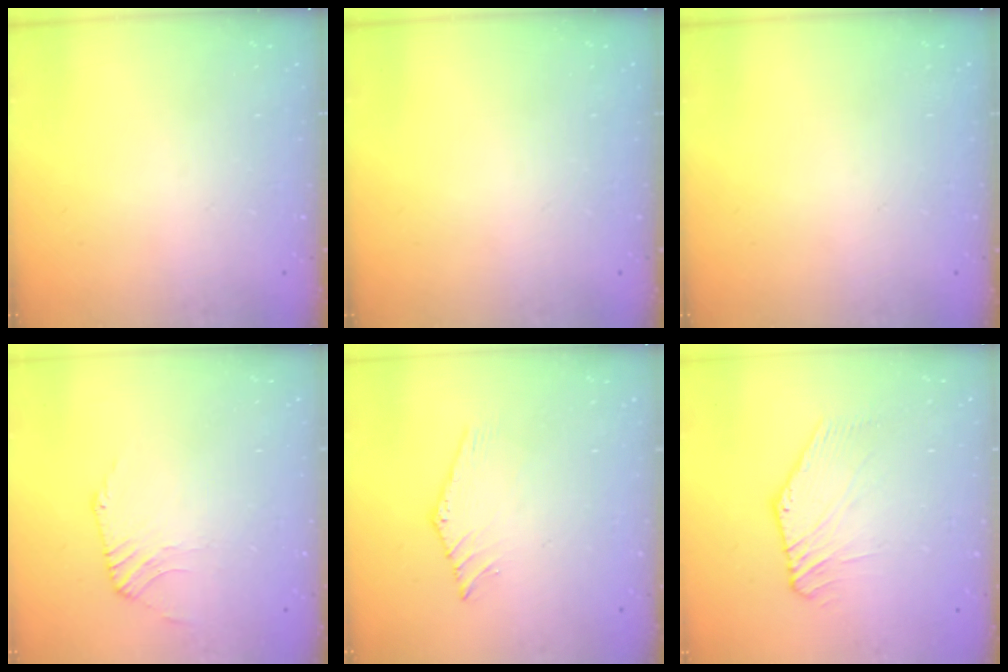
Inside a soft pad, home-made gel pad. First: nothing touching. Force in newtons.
{"total": 0.0}
{"total": 0.0}
{"total": 2.4, "press": 2.4, "slide": 0.5}
{"total": 0.0}
{"total": 1.6, "press": 1.6, "slide": 0.2}